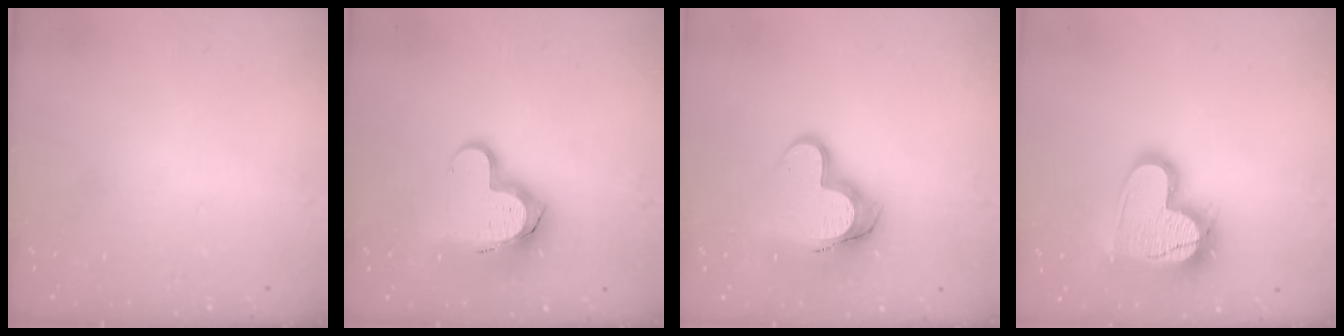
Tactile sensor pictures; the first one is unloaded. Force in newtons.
{"total": 13.6, "press": 13.5, "slide": 1.3}
{"total": 14.5, "press": 14.5, "slide": 1.2}
{"total": 18.6, "press": 18.5, "slide": 1.5}